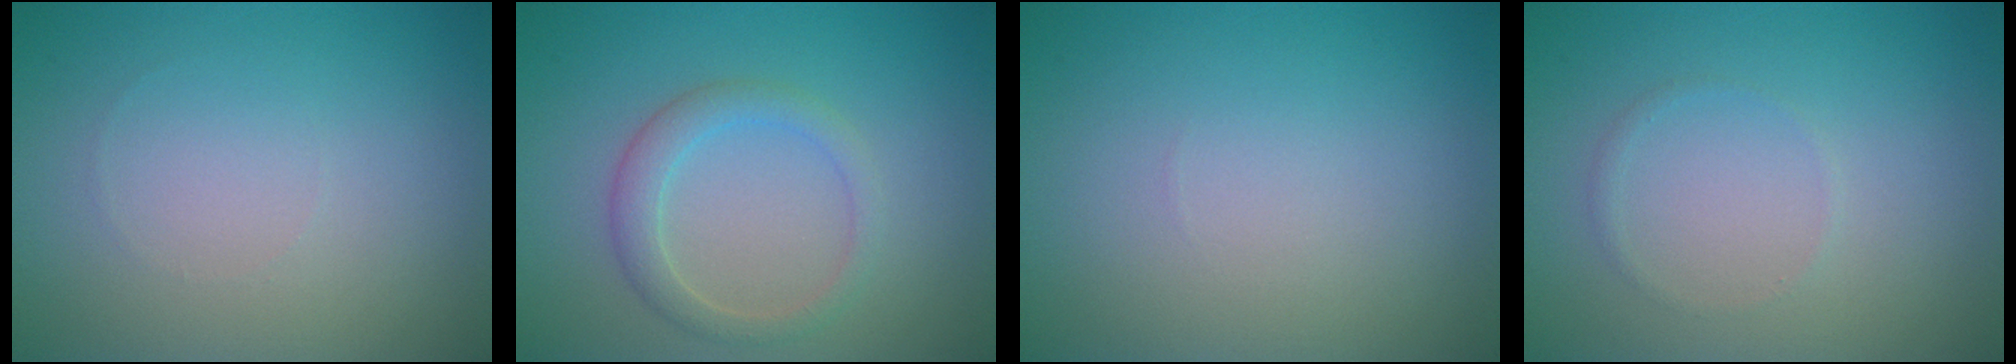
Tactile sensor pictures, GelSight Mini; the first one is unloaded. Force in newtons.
{"total": 2.4, "press": 2.4, "slide": 0.0}
{"total": 0.0}
{"total": 0.6, "press": 0.6, "slide": 0.1}